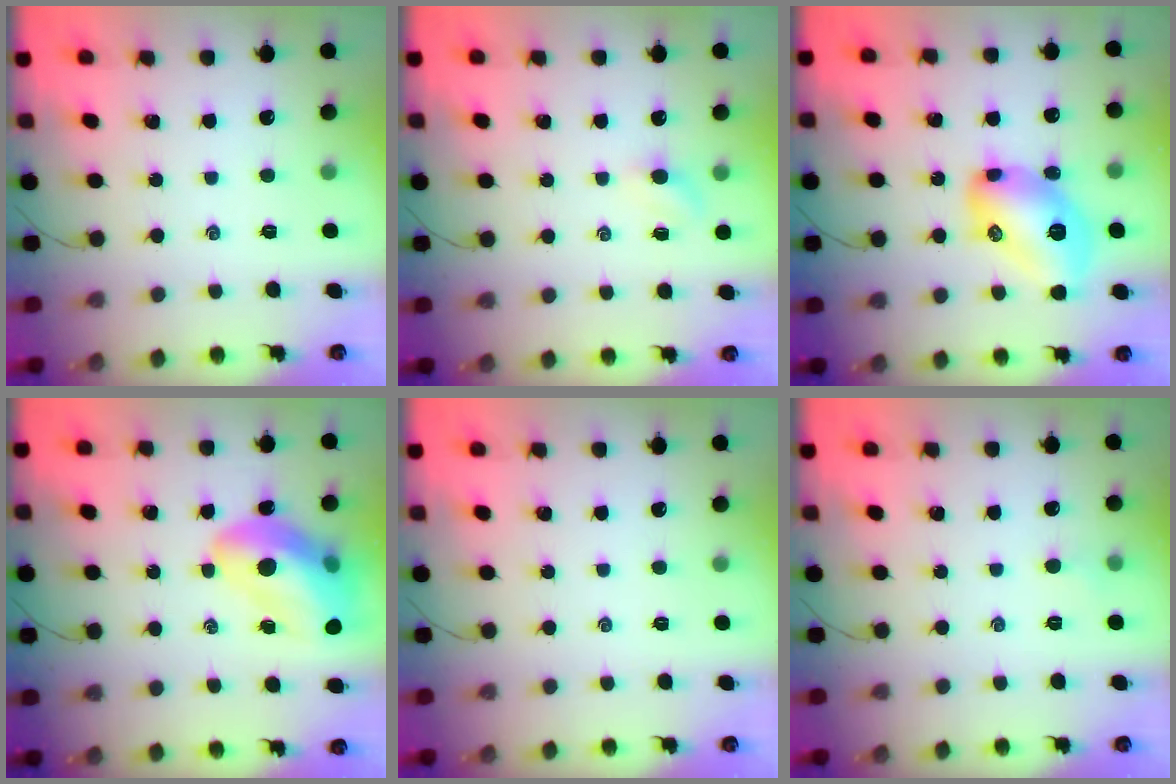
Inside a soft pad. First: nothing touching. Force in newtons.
{"total": 3.5, "press": 3.3, "slide": 1.1}
{"total": 15.4, "press": 15.4, "slide": 0.7}
{"total": 16.8, "press": 16.2, "slide": 4.4}
{"total": 0.0}
{"total": 2.6, "press": 2.4, "slide": 0.8}